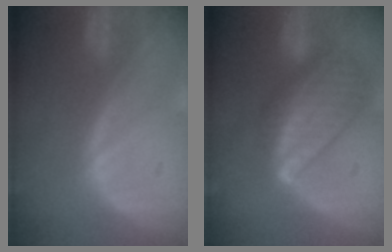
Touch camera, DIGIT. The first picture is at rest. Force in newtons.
{"total": 9.5, "press": 8.3, "slide": 4.6}